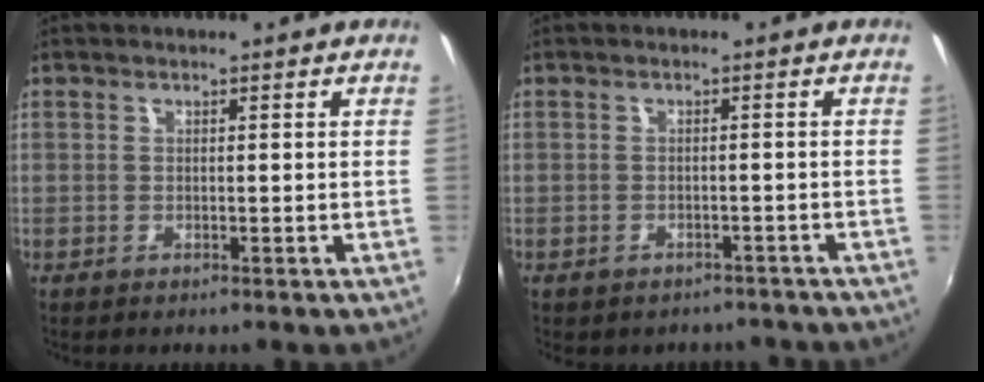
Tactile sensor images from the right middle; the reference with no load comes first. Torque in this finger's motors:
{"motor_torque": [1.05, -1.09, 0.18, 0.07]}